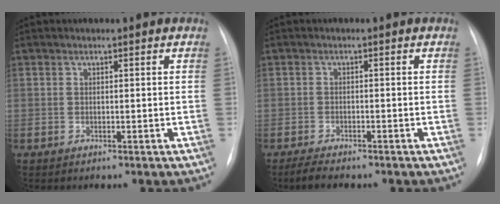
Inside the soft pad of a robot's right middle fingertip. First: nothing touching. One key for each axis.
{"total": 3.8, "fx": -3.1, "fy": 0.9, "fz": 2.0, "tx": -0.038, "ty": -0.010, "tz": -0.045}